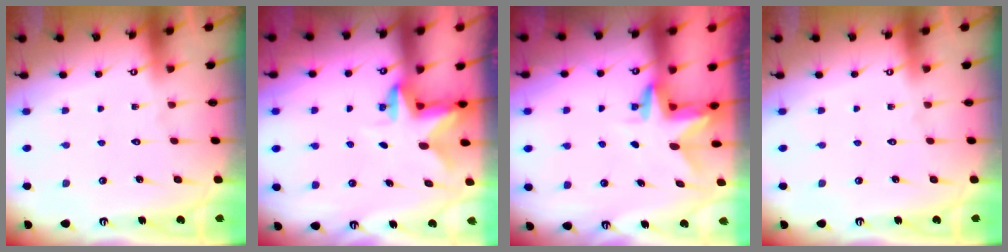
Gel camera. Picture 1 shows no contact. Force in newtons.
{"total": 2.7, "press": 2.7, "slide": 0.5}
{"total": 2.9, "press": 2.9, "slide": 0.2}
{"total": 0.0}